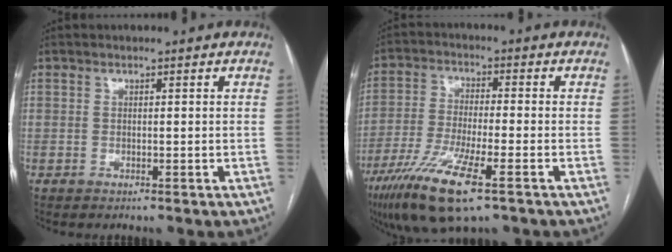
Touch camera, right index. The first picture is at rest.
{"total": 12.6, "force": [-7.1, 1.6, 10.3], "torque": [-0.204, -0.029, -0.126]}